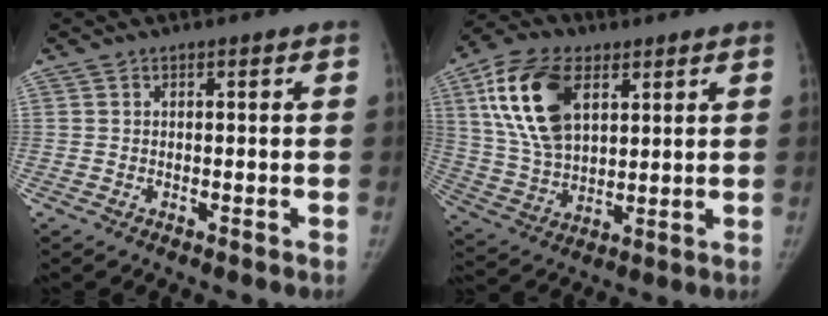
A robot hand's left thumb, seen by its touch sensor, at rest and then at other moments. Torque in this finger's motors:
{"motor_torque": [1.72, 1.76, 0.82, -0.30, 0.11]}